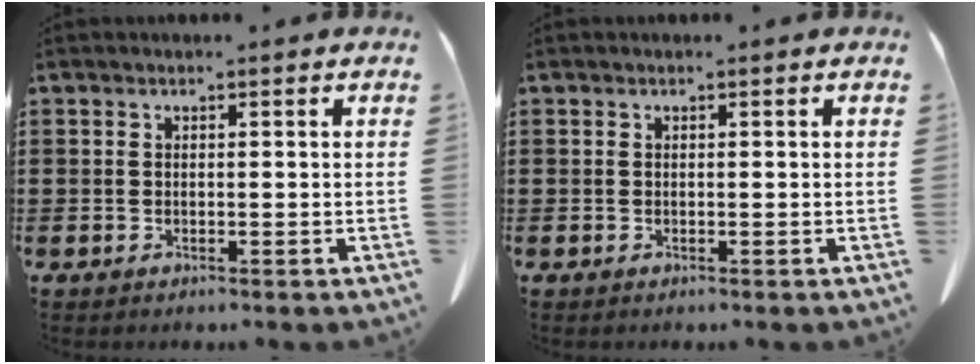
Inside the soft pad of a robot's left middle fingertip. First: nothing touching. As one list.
[{"total": 0.0}]